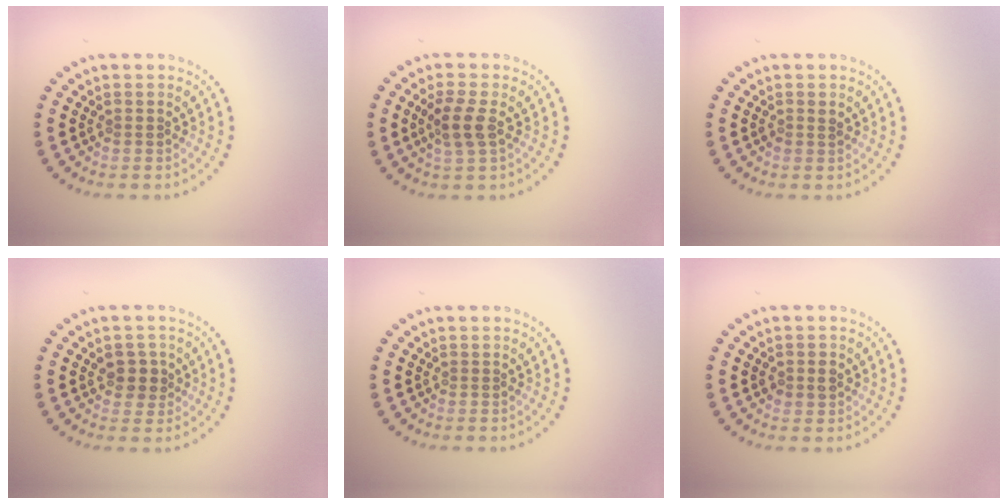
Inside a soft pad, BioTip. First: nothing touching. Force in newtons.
{"total": 2.4, "press": 2.3, "slide": 0.8}
{"total": 0.7, "press": 0.7, "slide": 0.2}
{"total": 1.8, "press": 1.7, "slide": 0.6}
{"total": 0.0}
{"total": 1.4, "press": 1.4, "slide": 0.3}